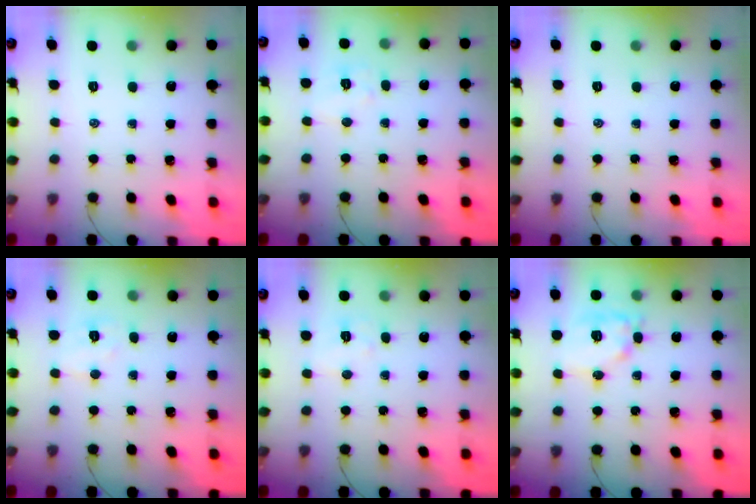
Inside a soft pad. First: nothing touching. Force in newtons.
{"total": 5.6, "press": 5.5, "slide": 0.9}
{"total": 0.0}
{"total": 4.8, "press": 4.7, "slide": 1.0}
{"total": 5.6, "press": 5.5, "slide": 1.1}
{"total": 12.4, "press": 12.3, "slide": 1.2}